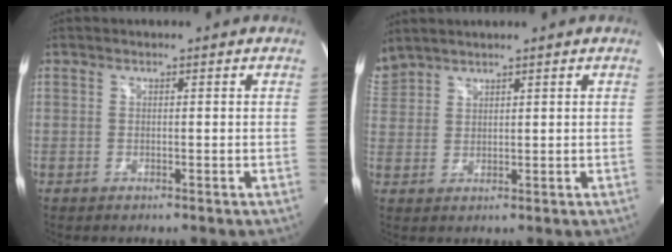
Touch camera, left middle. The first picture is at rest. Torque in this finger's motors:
{"motor_torque": [0.76, -0.76, 0.10, 0.03]}